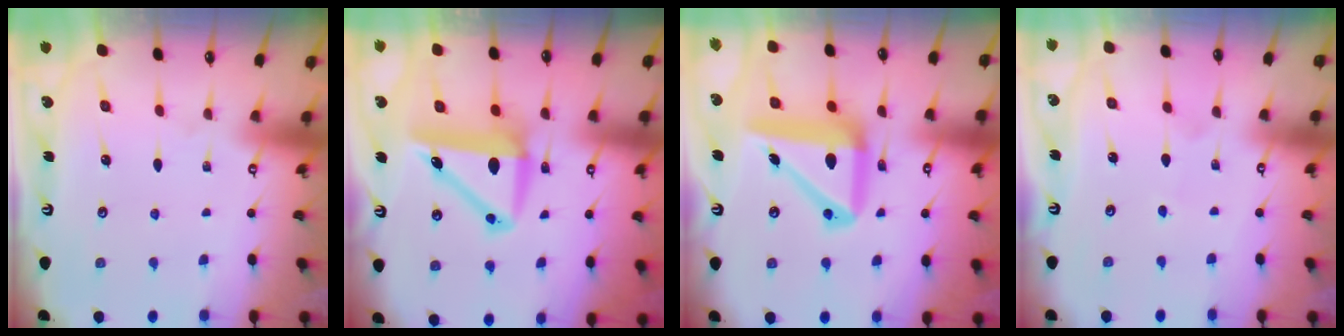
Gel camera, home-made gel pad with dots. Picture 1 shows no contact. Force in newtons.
{"total": 9.3, "press": 8.7, "slide": 3.2}
{"total": 14.9, "press": 14.8, "slide": 2.0}
{"total": 0.6, "press": 0.6, "slide": 0.0}